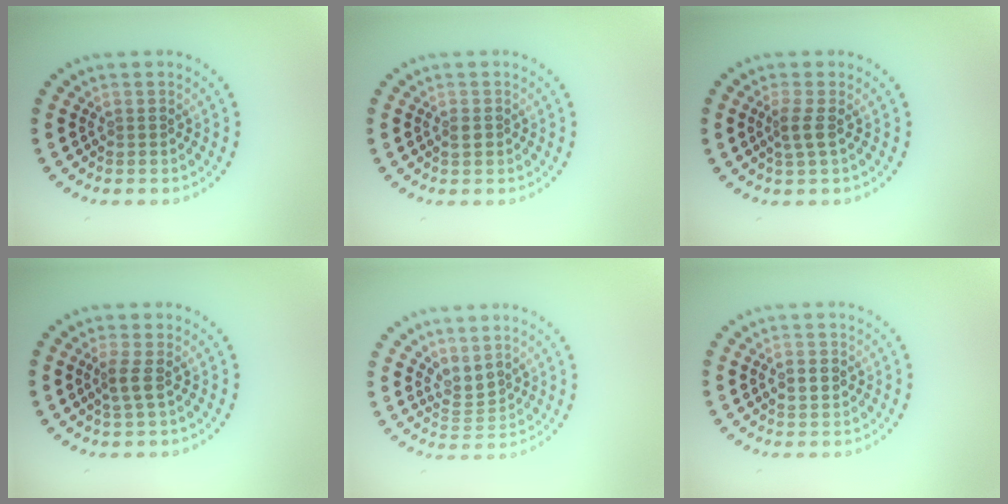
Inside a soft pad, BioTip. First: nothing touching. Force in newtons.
{"total": 0.8, "press": 0.8, "slide": 0.2}
{"total": 1.7, "press": 1.3, "slide": 1.0}
{"total": 1.6, "press": 1.3, "slide": 0.9}
{"total": 1.8, "press": 1.4, "slide": 1.1}
{"total": 2.1, "press": 2.1, "slide": 0.1}